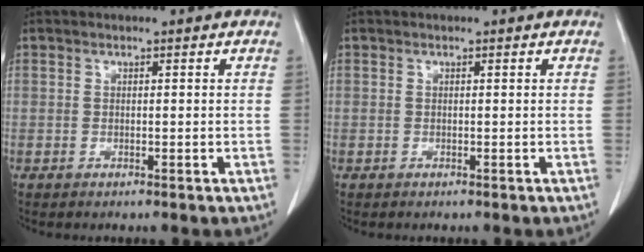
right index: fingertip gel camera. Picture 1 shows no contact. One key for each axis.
{"total": 0.0}